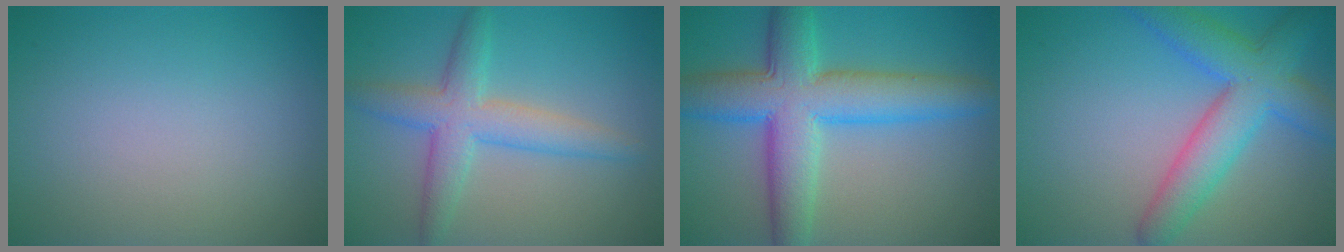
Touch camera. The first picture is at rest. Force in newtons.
{"total": 4.7, "press": 4.7, "slide": 0.1}
{"total": 8.9, "press": 8.9, "slide": 0.1}
{"total": 6.8, "press": 6.8, "slide": 0.3}